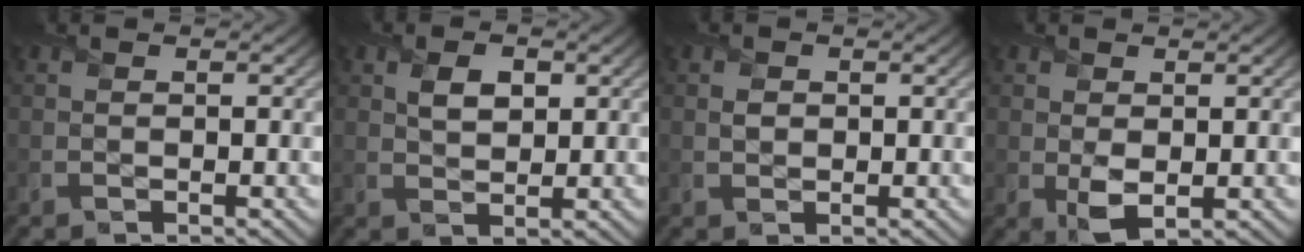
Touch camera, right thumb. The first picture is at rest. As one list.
[{"total": 3.5, "force": [1.2, 2.2, 2.4], "torque": [-0.048, -0.003, 0.022]}, {"total": 1.3, "force": [0.2, 1.2, 0.5], "torque": [-0.013, -0.004, 0.003]}, {"total": 2.9, "force": [0.2, 1.9, 2.1], "torque": [-0.049, -0.010, 0.007]}]